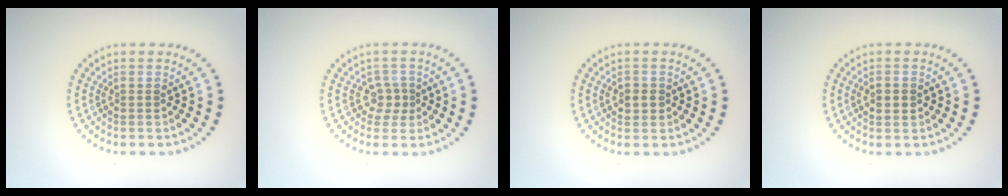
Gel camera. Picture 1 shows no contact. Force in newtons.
{"total": 1.8, "press": 1.5, "slide": 1.1}
{"total": 1.4, "press": 1.4, "slide": 0.3}
{"total": 2.1, "press": 2.1, "slide": 0.1}